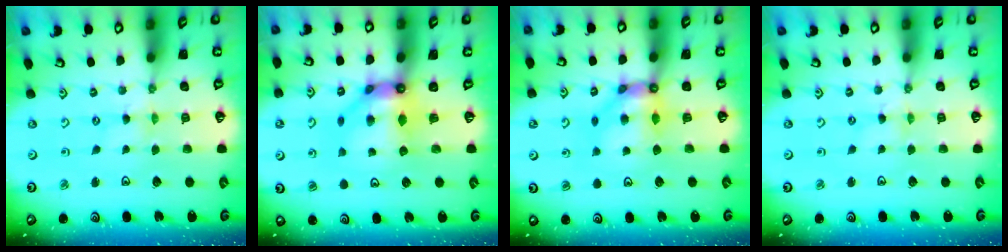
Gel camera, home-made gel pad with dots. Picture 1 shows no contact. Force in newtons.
{"total": 10.6, "press": 10.5, "slide": 0.9}
{"total": 9.4, "press": 9.3, "slide": 0.8}
{"total": 1.0, "press": 1.0, "slide": 0.2}